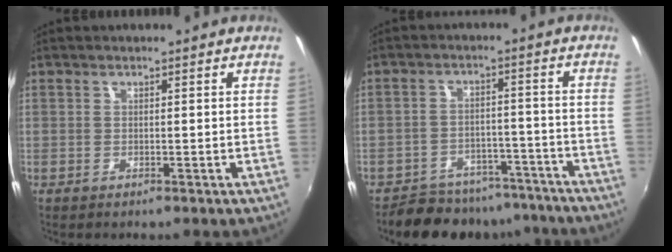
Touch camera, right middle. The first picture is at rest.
{"total": 13.8, "force": [-11.9, 5.9, 3.8], "torque": [-0.087, 0.018, -0.152]}